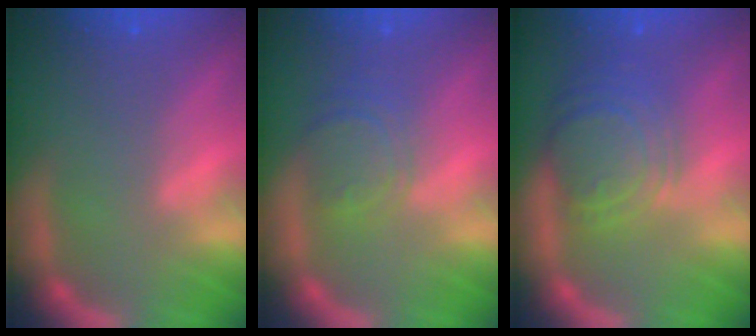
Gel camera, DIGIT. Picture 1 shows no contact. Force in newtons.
{"total": 4.0}
{"total": 8.1}